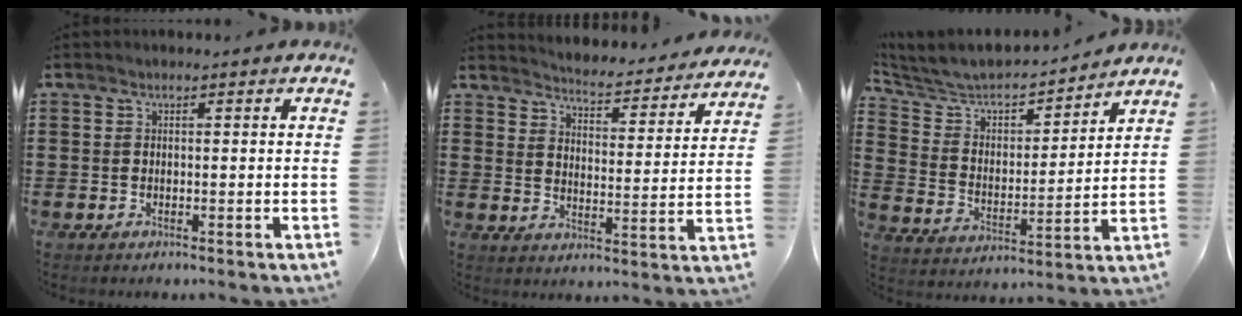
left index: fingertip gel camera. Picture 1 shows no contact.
{"total": 4.1, "force": [4.1, -0.2, 0.2], "torque": [-0.021, -0.046, 0.062]}
{"total": 5.3, "force": [4.9, 1.6, 1.3], "torque": [-0.057, -0.037, 0.077]}